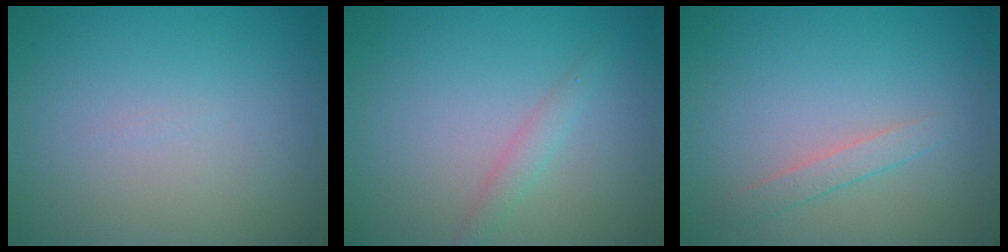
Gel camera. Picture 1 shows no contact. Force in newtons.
{"total": 1.4, "press": 1.4, "slide": 0.0}
{"total": 1.5, "press": 1.5, "slide": 0.1}